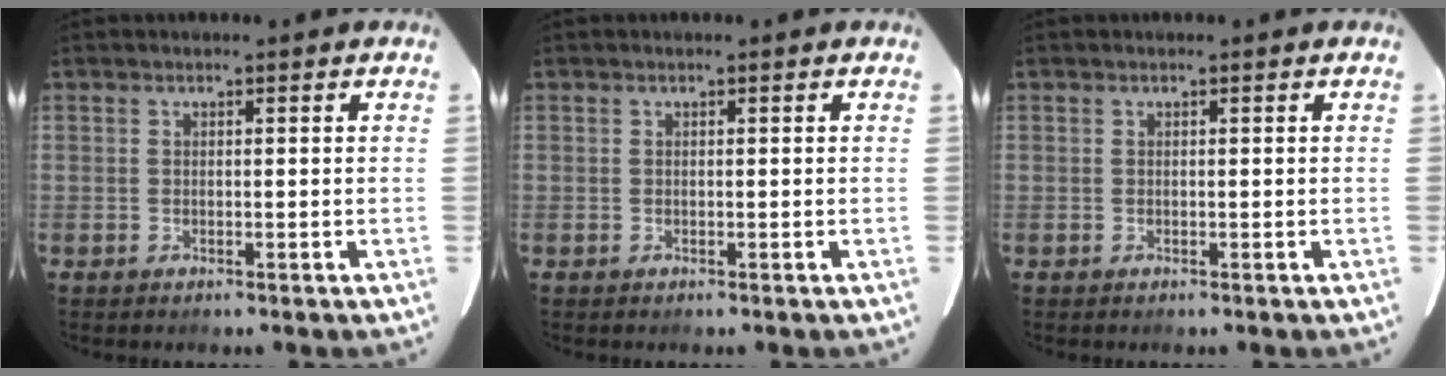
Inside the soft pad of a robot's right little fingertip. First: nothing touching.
{"total": 0.0}
{"total": 0.0}